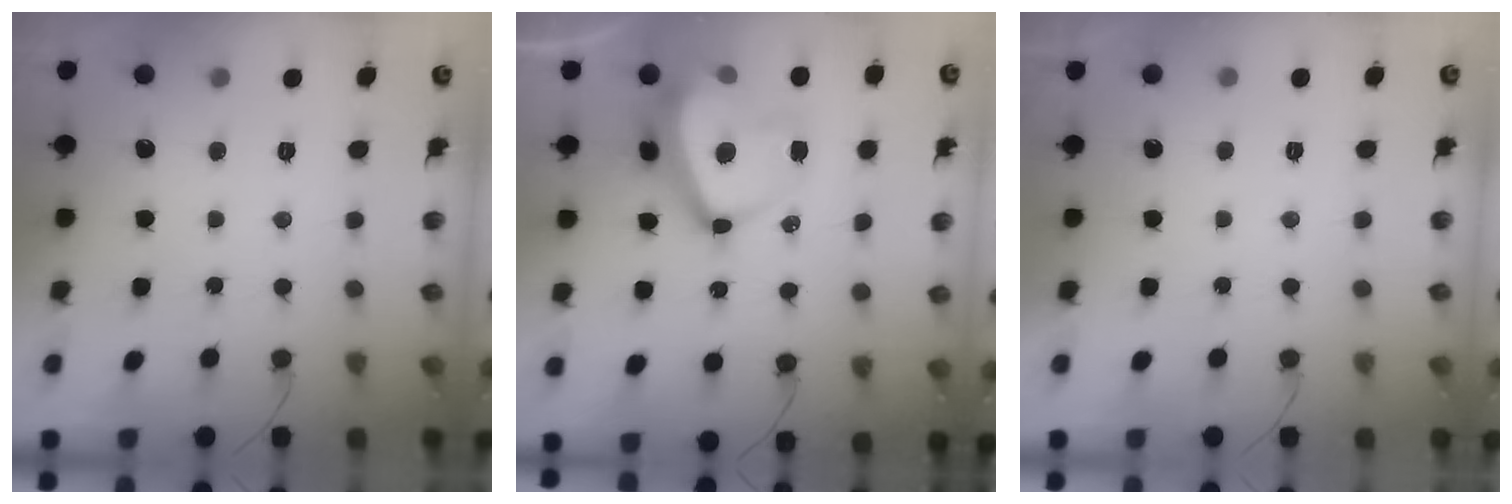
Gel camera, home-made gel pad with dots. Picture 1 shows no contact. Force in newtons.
{"total": 18.9, "press": 18.8, "slide": 2.1}
{"total": 2.3, "press": 2.3, "slide": 0.3}